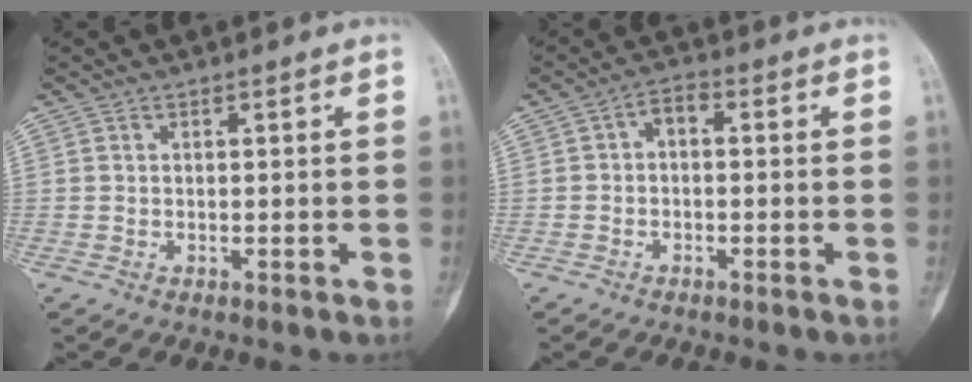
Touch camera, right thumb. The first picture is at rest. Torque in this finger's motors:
{"motor_torque": [0.09, 0.05, 0.27, 0.32, -0.04]}